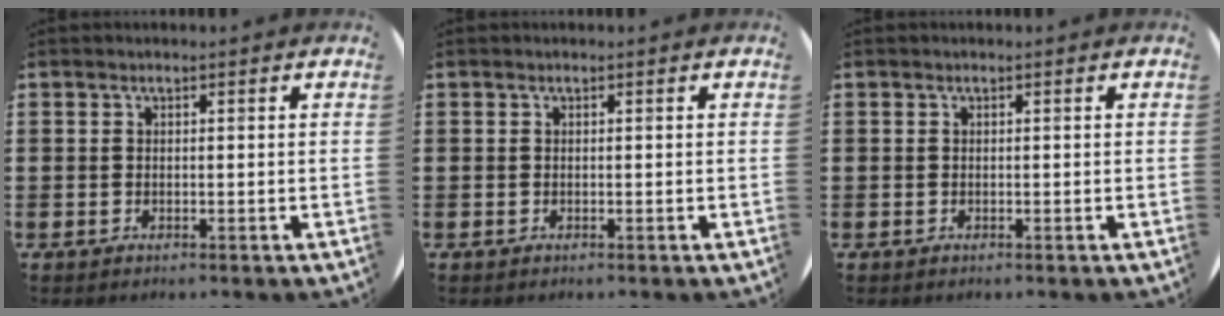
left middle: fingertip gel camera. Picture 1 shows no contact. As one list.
[{"total": 0.0}, {"total": 0.0}]